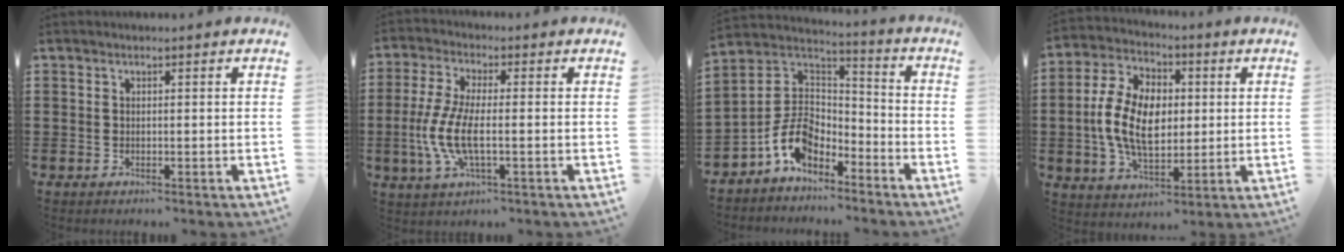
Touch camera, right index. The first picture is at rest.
{"total": 7.9, "force": [-1.8, 2.7, 7.2], "torque": [-0.172, -0.015, -0.040]}
{"total": 8.8, "force": [-4.7, 5.8, 4.6], "torque": [-0.117, 0.010, -0.097]}
{"total": 11.3, "force": [-0.2, 7.3, 8.6], "torque": [-0.195, 0.013, -0.005]}